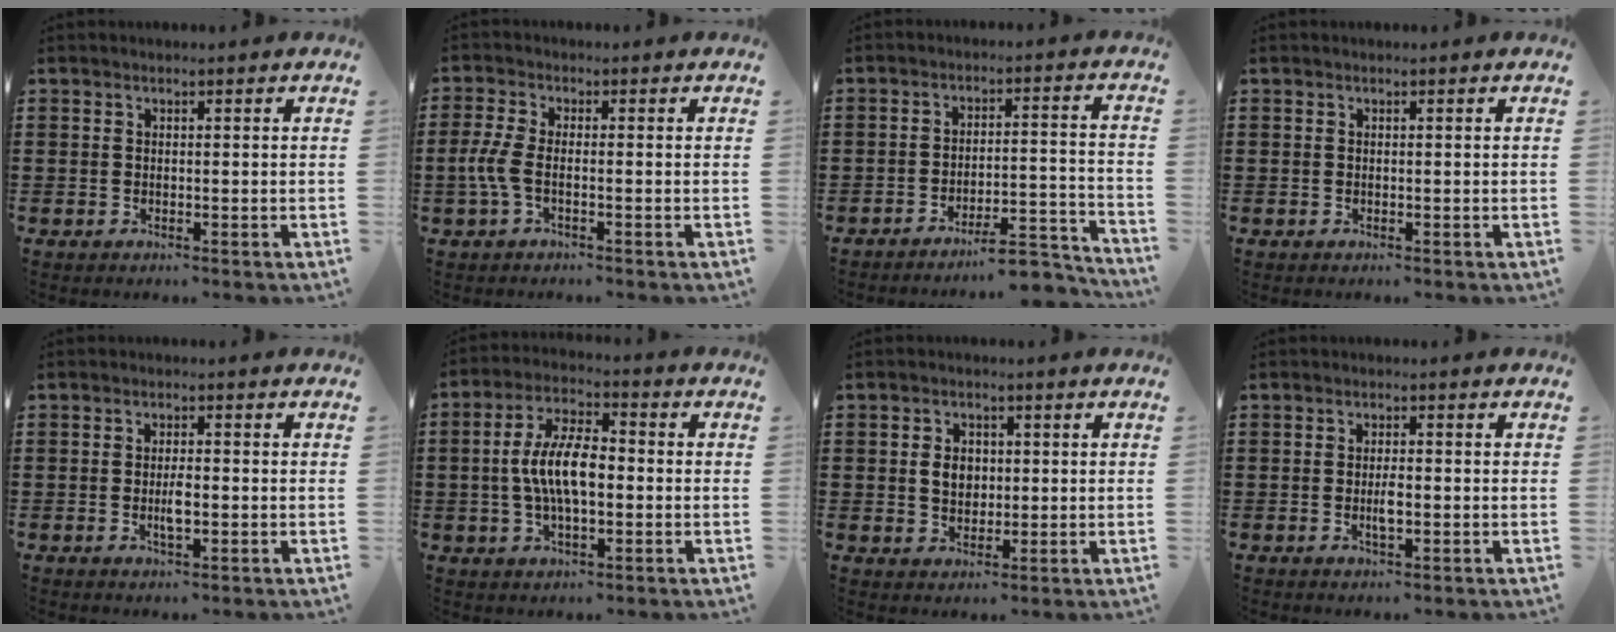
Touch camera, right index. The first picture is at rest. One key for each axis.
{"total": 4.1, "fx": -1.2, "fy": 1.5, "fz": 3.6, "tx": -0.099, "ty": -0.010, "tz": -0.032}
{"total": 6.7, "fx": -6.0, "fy": 0.6, "fz": 2.9, "tx": -0.042, "ty": 0.001, "tz": -0.113}
{"total": 0.0}
{"total": 2.9, "fx": -0.6, "fy": 0.9, "fz": 2.7, "tx": -0.056, "ty": -0.002, "tz": -0.013}
{"total": 9.1, "fx": -0.6, "fy": 3.8, "fz": 8.2, "tx": -0.173, "ty": 0.002, "tz": -0.018}
{"total": 3.8, "fx": 0.3, "fy": 2.9, "fz": 2.4, "tx": -0.046, "ty": 0.009, "tz": 0.000}
{"total": 2.5, "fx": -0.5, "fy": 0.8, "fz": 2.3, "tx": -0.050, "ty": -0.003, "tz": -0.012}